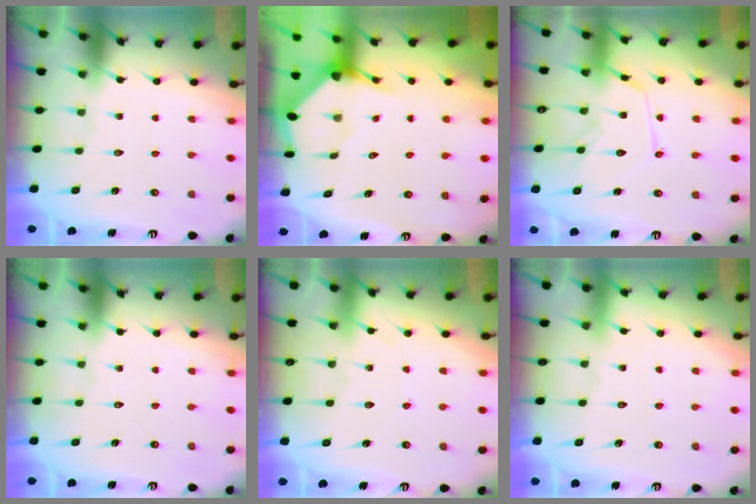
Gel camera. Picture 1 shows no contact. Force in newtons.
{"total": 3.2, "press": 3.2, "slide": 0.3}
{"total": 13.3, "press": 13.2, "slide": 0.9}
{"total": 0.0}
{"total": 2.5, "press": 2.5, "slide": 0.3}
{"total": 3.4, "press": 3.4, "slide": 0.4}